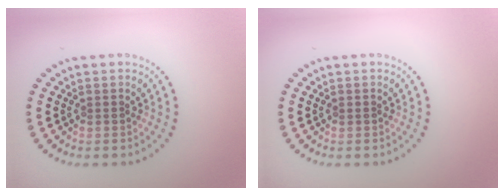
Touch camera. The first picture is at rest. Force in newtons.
{"total": 0.5, "press": 0.5, "slide": 0.1}